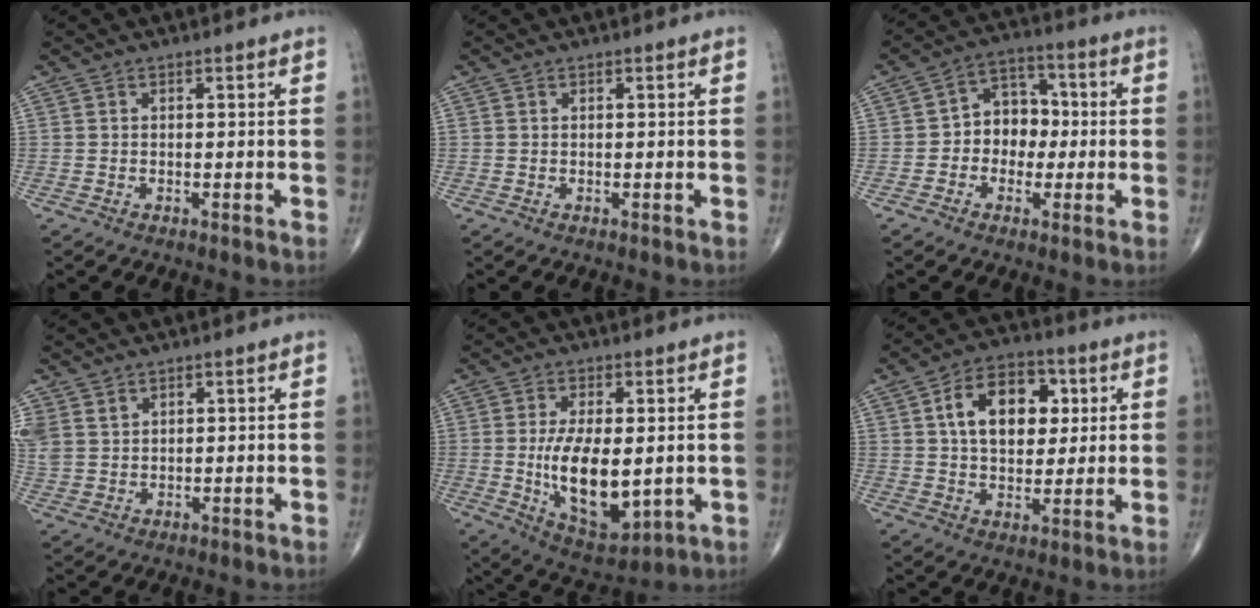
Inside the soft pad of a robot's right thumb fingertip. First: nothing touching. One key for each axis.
{"total": 0.0}
{"total": 8.5, "fx": -0.8, "fy": 6.9, "fz": 5.0, "tx": -0.032, "ty": 0.033, "tz": -0.026}
{"total": 5.7, "fx": 3.3, "fy": 4.2, "fz": 2.1, "tx": -0.047, "ty": -0.005, "tz": 0.079}
{"total": 13.8, "fx": -0.8, "fy": 6.5, "fz": 12.1, "tx": -0.195, "ty": -0.022, "tz": 0.004}
{"total": 14.0, "fx": 3.6, "fy": 9.1, "fz": 10.0, "tx": -0.124, "ty": 0.005, "tz": 0.055}